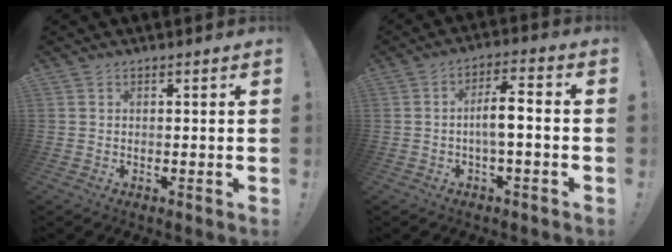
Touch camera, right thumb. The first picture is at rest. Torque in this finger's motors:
{"motor_torque": [0.09, 0.12, 0.49, -0.17, 0.07]}